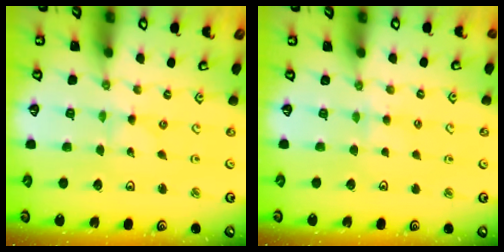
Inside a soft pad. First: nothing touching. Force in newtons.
{"total": 3.4, "press": 3.3, "slide": 0.6}